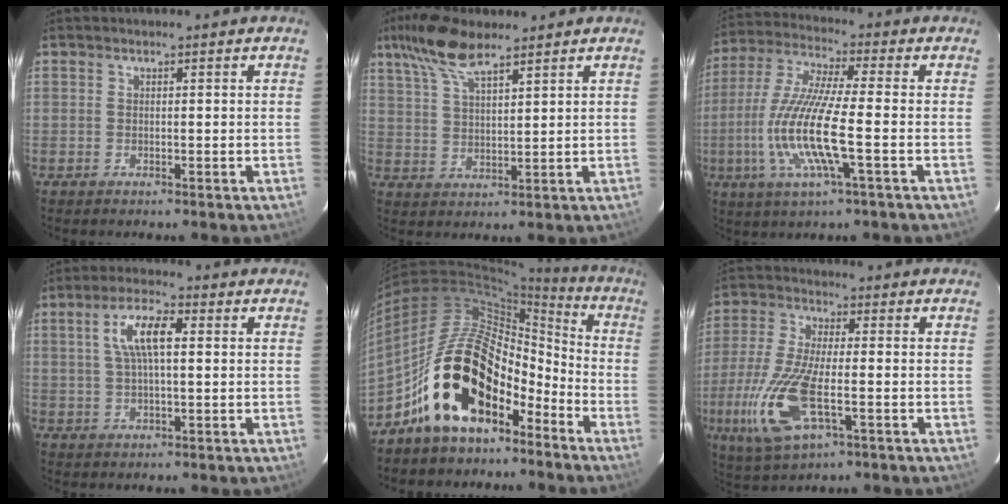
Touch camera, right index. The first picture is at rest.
{"total": 9.7, "force": [6.8, 2.9, 6.2], "torque": [-0.125, 0.019, 0.130]}
{"total": 14.9, "force": [-3.6, 1.7, 14.4], "torque": [-0.296, -0.011, -0.068]}
{"total": 7.4, "force": [1.7, 2.3, 6.8], "torque": [-0.130, 0.014, 0.033]}
{"total": 20.2, "force": [-11.6, 10.8, 12.5], "torque": [-0.230, 0.024, -0.198]}
{"total": 15.7, "force": [-4.7, 5.8, 13.8], "torque": [-0.307, -0.020, -0.090]}